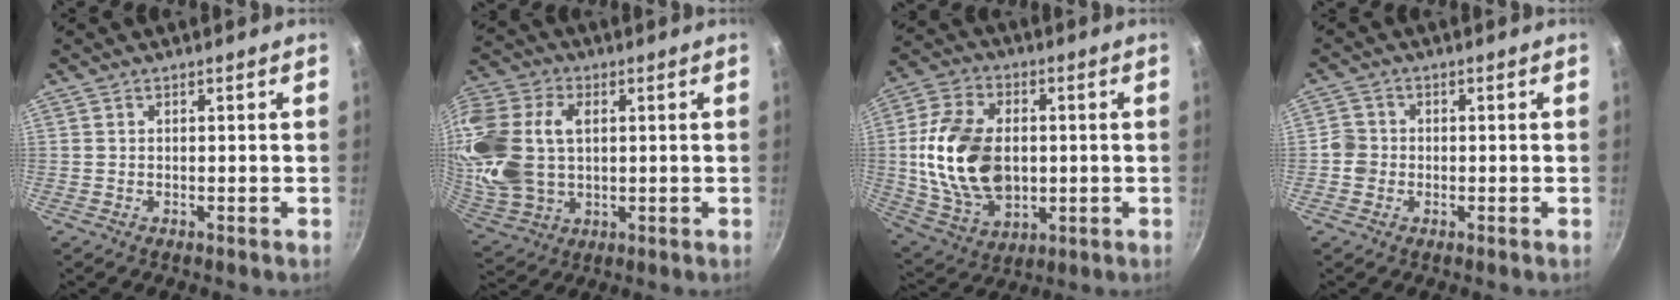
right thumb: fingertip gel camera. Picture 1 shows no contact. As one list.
[{"total": 23.0, "force": [4.1, 16.2, 15.9], "torque": [-0.364, 0.017, 0.083]}, {"total": 19.6, "force": [0.2, 13.2, 14.6], "torque": [-0.263, 0.006, 0.013]}, {"total": 3.2, "force": [-0.8, 3.0, 0.9], "torque": [-0.003, 0.012, -0.021]}]